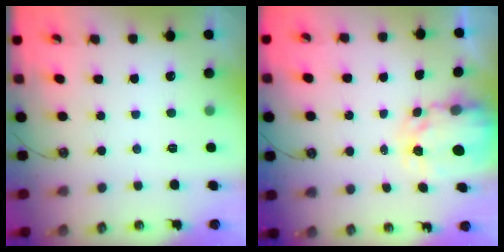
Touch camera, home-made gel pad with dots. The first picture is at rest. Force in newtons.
{"total": 4.6, "press": 4.5, "slide": 0.4}